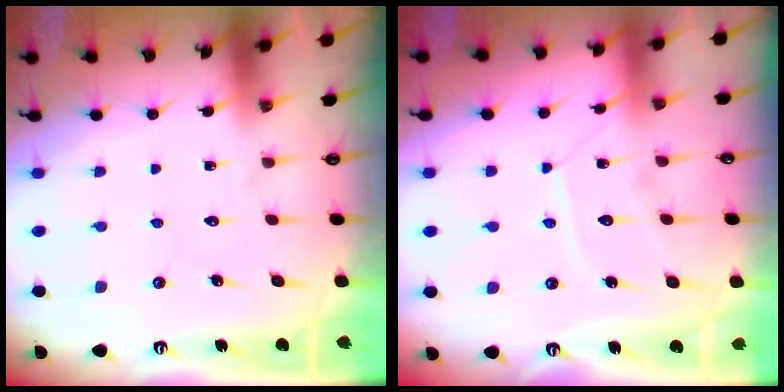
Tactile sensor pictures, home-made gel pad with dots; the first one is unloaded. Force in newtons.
{"total": 8.5, "press": 8.5, "slide": 0.6}